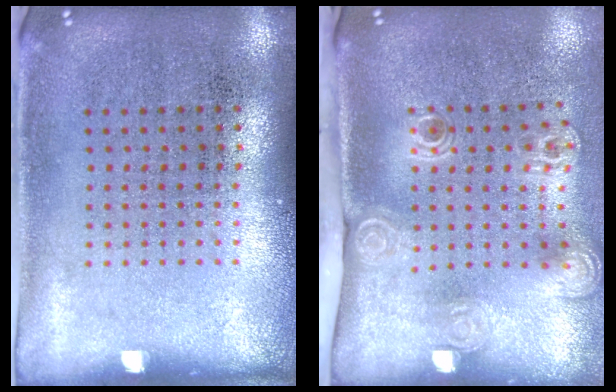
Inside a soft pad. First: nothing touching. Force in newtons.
{"total": 2.1, "press": 1.5, "slide": 1.5}